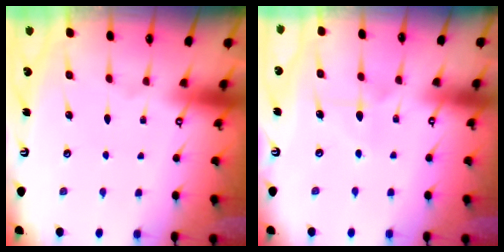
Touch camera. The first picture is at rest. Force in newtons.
{"total": 5.5, "press": 5.4, "slide": 0.8}